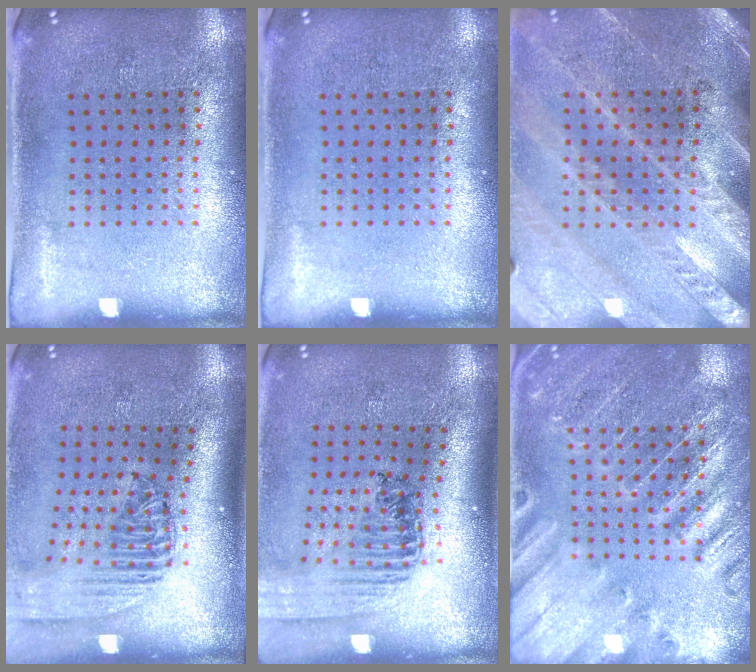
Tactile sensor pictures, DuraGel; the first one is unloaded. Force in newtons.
{"total": 0.0}
{"total": 3.0, "press": 2.7, "slide": 1.3}
{"total": 2.4, "press": 1.8, "slide": 1.5}
{"total": 1.5, "press": 1.5, "slide": 0.2}
{"total": 2.8, "press": 2.8, "slide": 0.4}